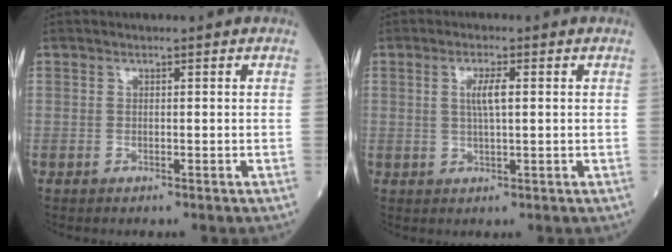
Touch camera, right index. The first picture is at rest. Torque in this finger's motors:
{"motor_torque": [0.02, 0.02, 0.05, 0.03]}